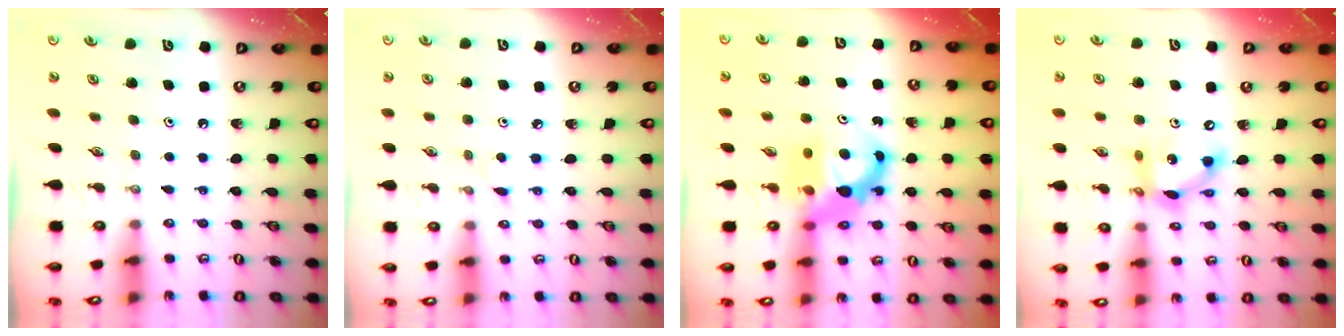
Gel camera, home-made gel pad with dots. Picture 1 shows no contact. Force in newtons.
{"total": 2.9, "press": 2.9, "slide": 0.3}
{"total": 9.2, "press": 9.2, "slide": 0.9}
{"total": 12.6, "press": 12.6, "slide": 0.6}